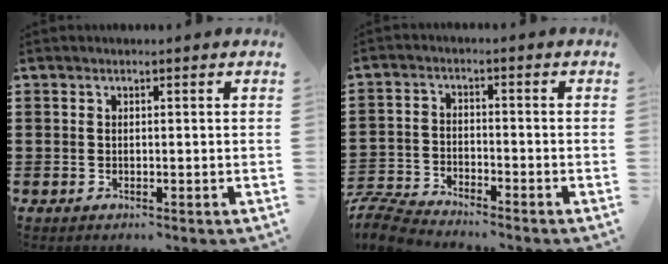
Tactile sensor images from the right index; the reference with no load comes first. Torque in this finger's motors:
{"motor_torque": [-0.09, -0.04, -1.05, -0.01]}